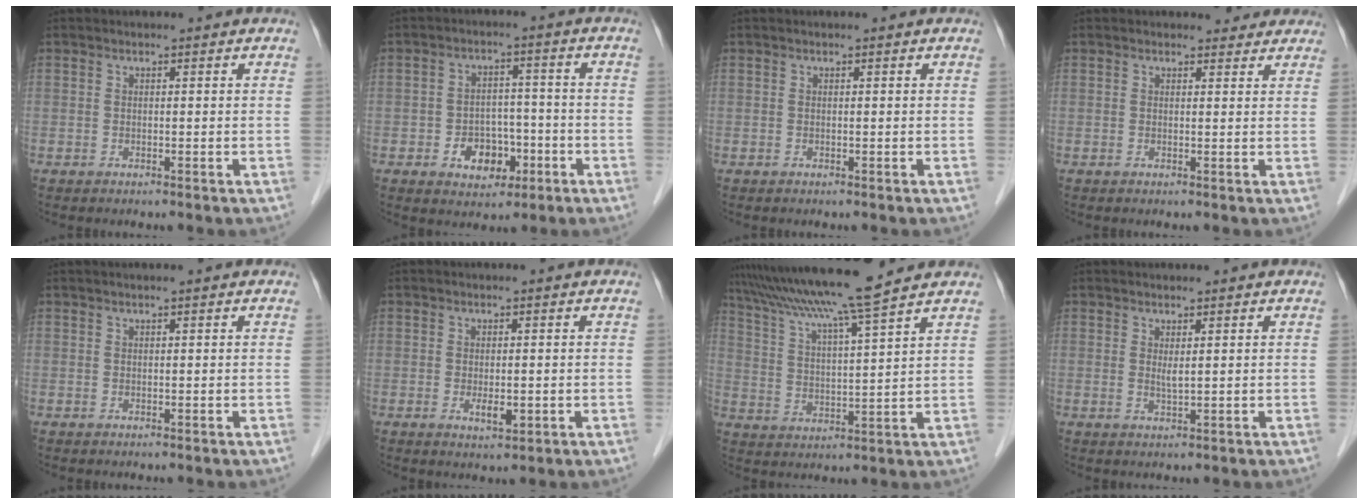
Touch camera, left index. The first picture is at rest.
{"total": 6.4, "force": [-2.5, 4.4, 3.9], "torque": [-0.063, 0.011, -0.032]}
{"total": 0.0}
{"total": 2.8, "force": [2.5, 1.2, 0.1], "torque": [0.004, 0.000, 0.020]}
{"total": 0.7, "force": [0.5, -0.1, 0.4], "torque": [-0.007, 0.009, 0.013]}
{"total": 2.7, "force": [-0.6, 1.0, 2.4], "torque": [-0.042, -0.004, -0.004]}
{"total": 13.7, "force": [11.8, -1.8, 6.8], "torque": [-0.124, 0.008, 0.192]}
{"total": 1.3, "force": [0.5, 0.1, 1.2], "torque": [-0.027, -0.006, 0.012]}